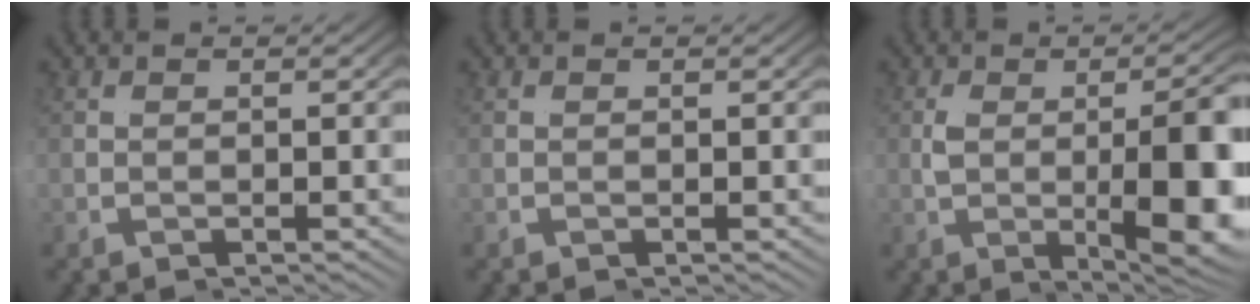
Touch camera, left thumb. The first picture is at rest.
{"total": 0.0}
{"total": 7.5, "force": [-1.2, 0.1, 7.4], "torque": [-0.111, 0.006, -0.012]}